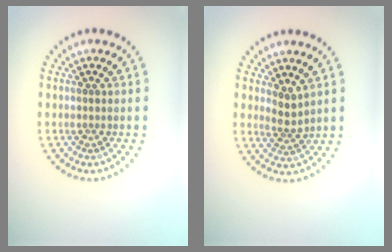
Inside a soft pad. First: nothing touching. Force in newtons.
{"total": 1.7, "press": 1.3, "slide": 1.2}